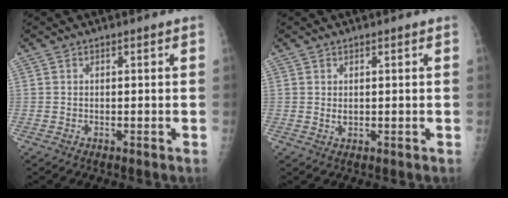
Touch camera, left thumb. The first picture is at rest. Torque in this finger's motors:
{"motor_torque": [-0.18, 0.09, 0.18, -0.04, 0.04]}